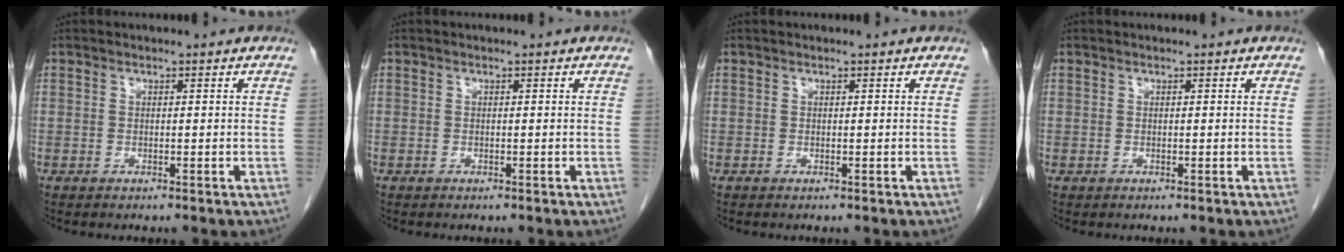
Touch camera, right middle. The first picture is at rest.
{"total": 0.0}
{"total": 0.0}
{"total": 0.0}